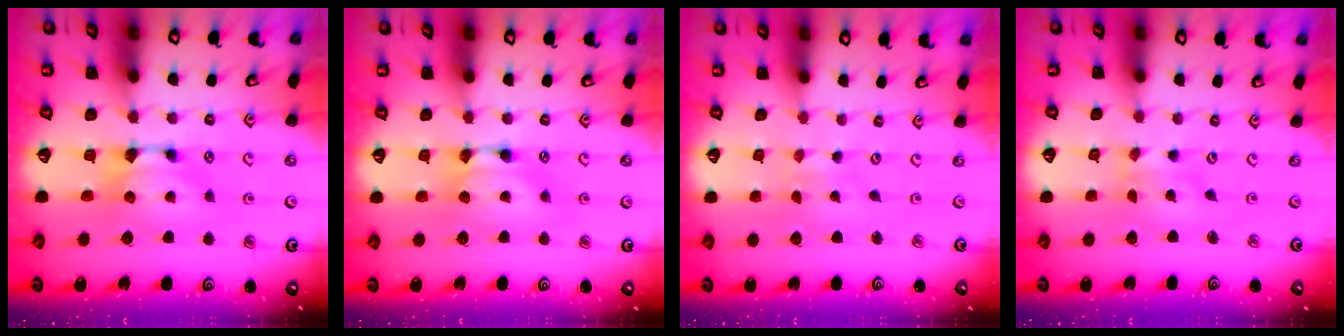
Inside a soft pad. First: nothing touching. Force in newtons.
{"total": 1.5, "press": 1.5, "slide": 0.2}
{"total": 5.5, "press": 5.5, "slide": 0.3}
{"total": 3.5, "press": 3.4, "slide": 0.8}